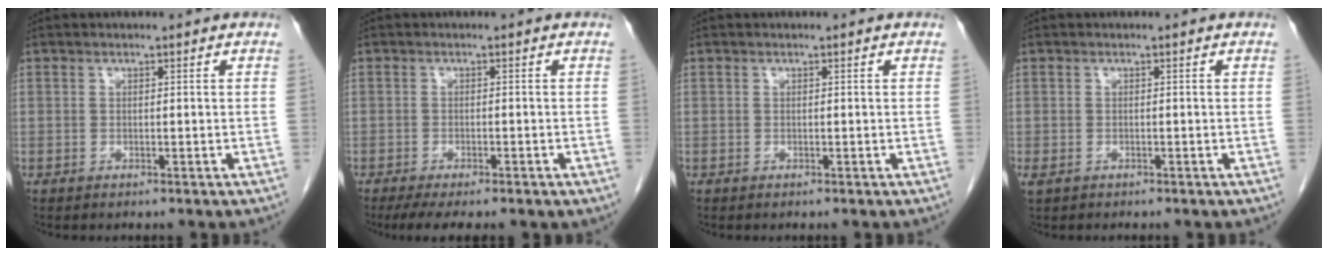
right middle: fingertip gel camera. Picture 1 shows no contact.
{"total": 7.0, "force": [-5.1, 1.8, 4.5], "torque": [-0.063, -0.015, -0.073]}
{"total": 0.0}
{"total": 1.5, "force": [-0.9, 0.9, 0.8], "torque": [-0.020, -0.003, -0.009]}